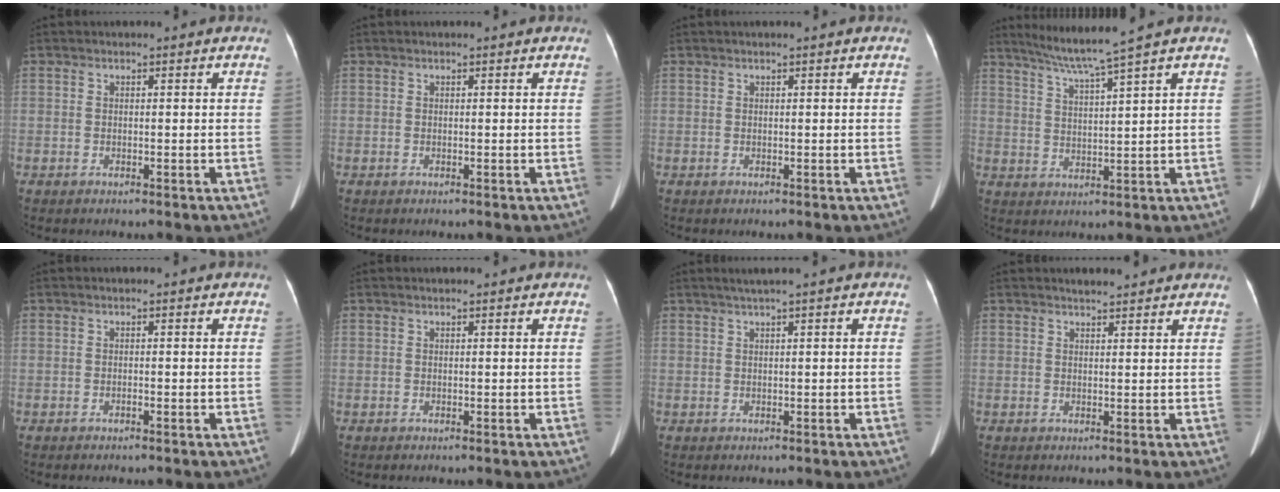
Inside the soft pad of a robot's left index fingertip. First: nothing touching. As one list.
[{"total": 0.0}, {"total": 0.0}, {"total": 6.4, "force": [5.0, -2.2, 3.3], "torque": [-0.063, -0.008, 0.098]}, {"total": 0.0}, {"total": 1.0, "force": [0.9, 0.2, 0.4], "torque": [-0.008, 0.015, 0.012]}, {"total": 1.8, "force": [1.1, -0.4, 1.3], "torque": [-0.030, 0.006, 0.026]}, {"total": 3.7, "force": [3.4, 0.8, 1.3], "torque": [-0.020, 0.017, 0.042]}]